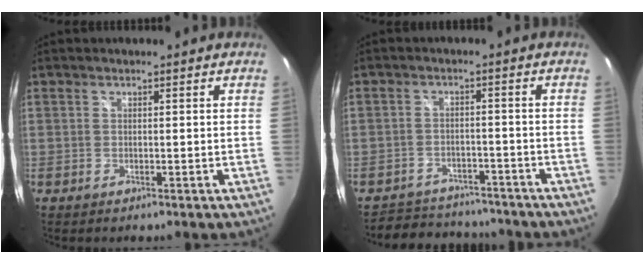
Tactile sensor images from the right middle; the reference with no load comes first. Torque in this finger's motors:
{"motor_torque": [-0.94, -0.63, -0.60, -0.21]}